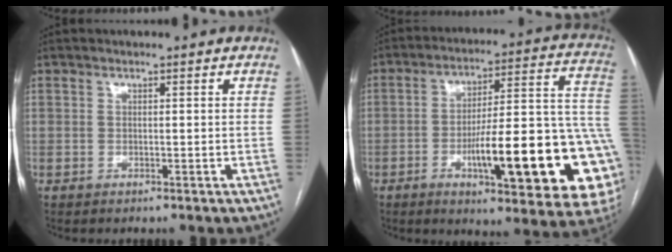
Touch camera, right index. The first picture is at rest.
{"total": 26.4, "force": [-7.2, 4.2, 25.0], "torque": [-0.258, 0.010, -0.095]}